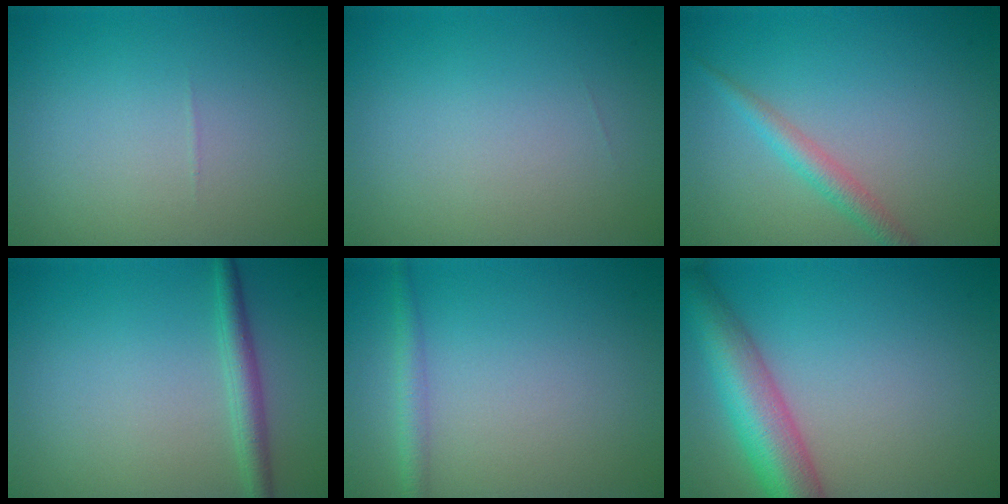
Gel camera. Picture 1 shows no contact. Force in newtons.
{"total": 0.0}
{"total": 2.0, "press": 2.0, "slide": 0.0}
{"total": 2.3, "press": 2.3, "slide": 0.1}
{"total": 1.7, "press": 1.7, "slide": 0.1}
{"total": 7.2, "press": 7.2, "slide": 0.3}